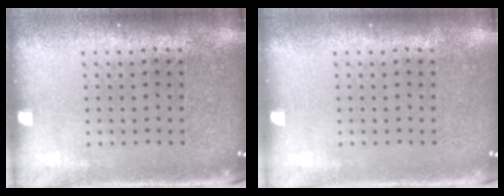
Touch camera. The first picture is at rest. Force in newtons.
{"total": 0.0}